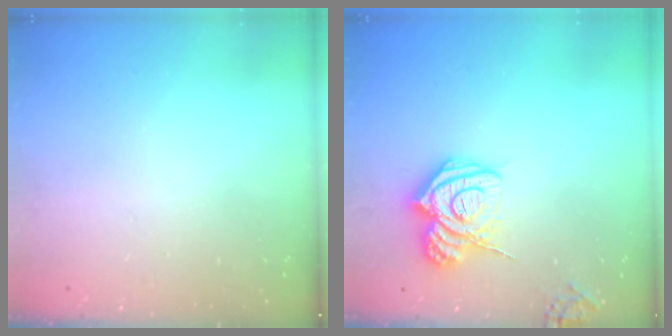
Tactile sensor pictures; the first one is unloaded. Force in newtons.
{"total": 14.1, "press": 14.0, "slide": 1.7}